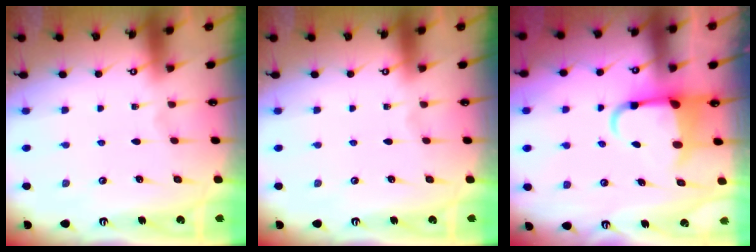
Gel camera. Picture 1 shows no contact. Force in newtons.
{"total": 0.0}
{"total": 5.3, "press": 5.1, "slide": 1.2}